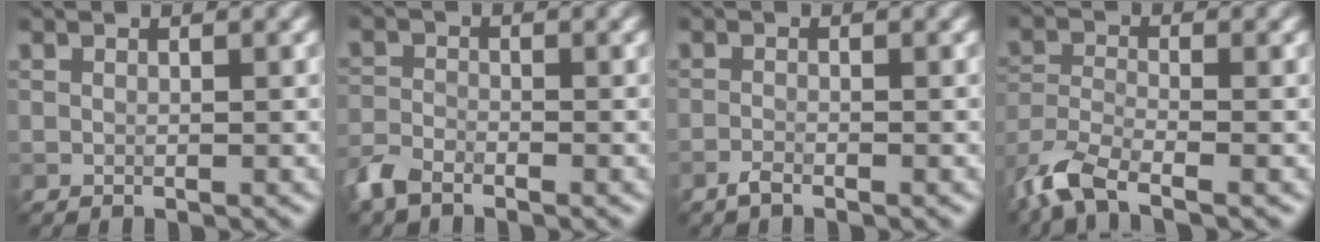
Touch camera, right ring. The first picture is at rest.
{"total": 2.8, "force": [-2.2, 1.3, 1.2], "torque": [-0.027, -0.004, -0.056]}
{"total": 1.1, "force": [-0.8, 0.2, 0.6], "torque": [-0.013, 0.001, -0.019]}
{"total": 5.9, "force": [-4.3, 1.9, 3.6], "torque": [-0.075, -0.008, -0.096]}